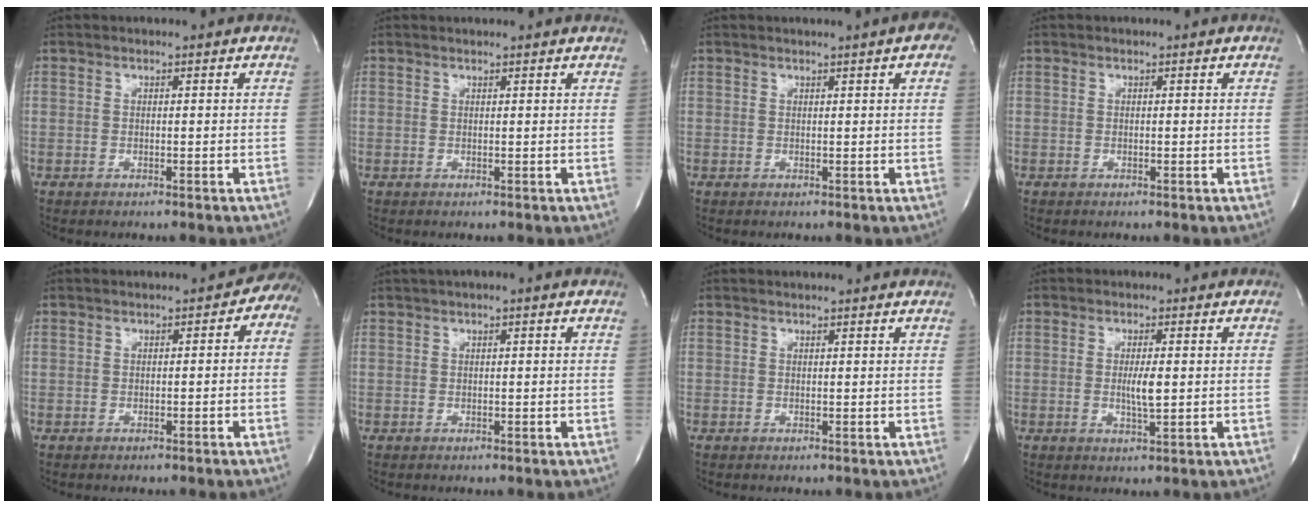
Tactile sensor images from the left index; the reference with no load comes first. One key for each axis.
{"total": 1.2, "fx": 1.1, "fy": -0.3, "fz": 0.4, "tx": -0.012, "ty": 0.006, "tz": 0.021}
{"total": 3.7, "fx": 1.9, "fy": 0.4, "fz": 3.1, "tx": -0.033, "ty": 0.003, "tz": 0.014}
{"total": 0.0}
{"total": 2.7, "fx": -0.9, "fy": 1.9, "fz": 1.7, "tx": -0.008, "ty": 0.021, "tz": -0.017}
{"total": 1.9, "fx": 0.5, "fy": 0.3, "fz": 1.8, "tx": -0.033, "ty": 0.008, "tz": 0.004}
{"total": 1.1, "fx": 1.0, "fy": -0.2, "fz": 0.3, "tx": -0.010, "ty": 0.007, "tz": 0.016}
{"total": 3.3, "fx": -0.1, "fy": 0.6, "fz": 3.3, "tx": -0.059, "ty": -0.004, "tz": -0.001}